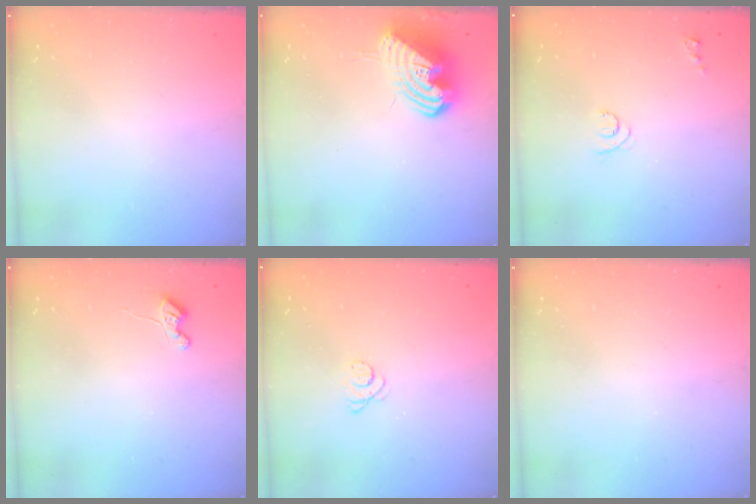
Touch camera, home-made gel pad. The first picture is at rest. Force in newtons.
{"total": 11.2, "press": 11.1, "slide": 1.9}
{"total": 5.0, "press": 4.9, "slide": 0.6}
{"total": 4.2, "press": 4.2, "slide": 0.4}
{"total": 2.6, "press": 2.6, "slide": 0.3}
{"total": 0.0}